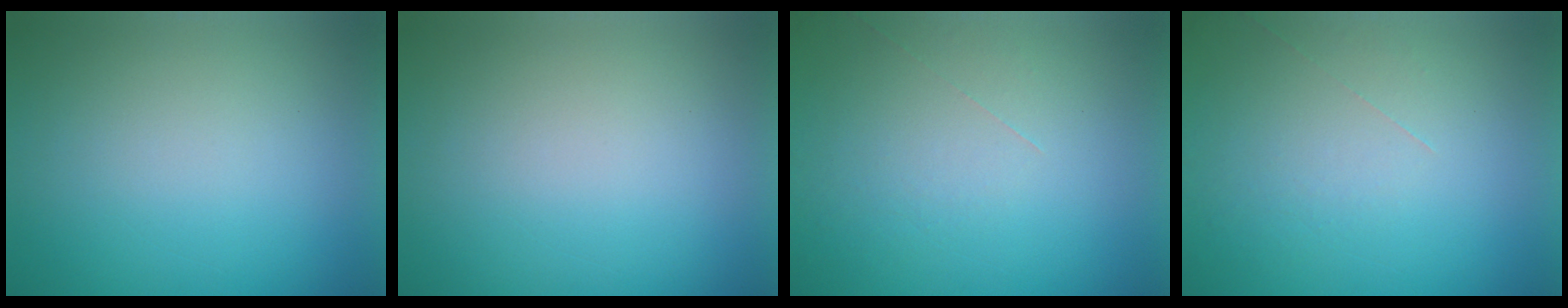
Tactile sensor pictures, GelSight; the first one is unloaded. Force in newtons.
{"total": 0.0}
{"total": 1.1}
{"total": 1.2}